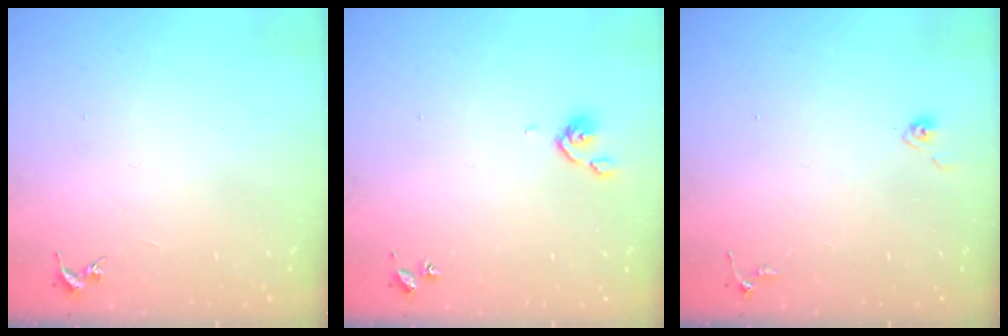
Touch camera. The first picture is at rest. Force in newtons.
{"total": 5.0, "press": 4.9, "slide": 1.2}
{"total": 4.8, "press": 4.8, "slide": 0.4}